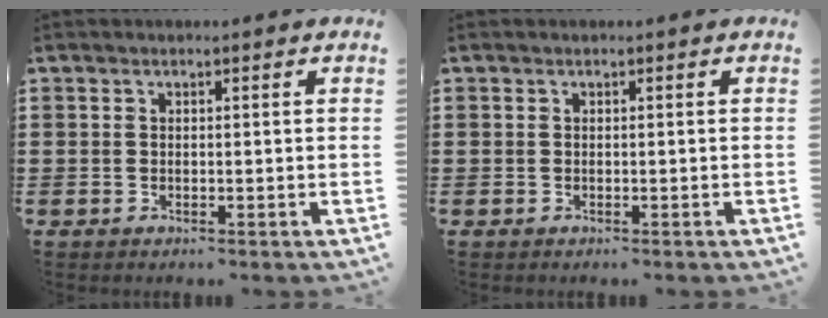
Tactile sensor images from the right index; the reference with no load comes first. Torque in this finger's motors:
{"motor_torque": [0.96, 1.00, 0.02, 0.01]}